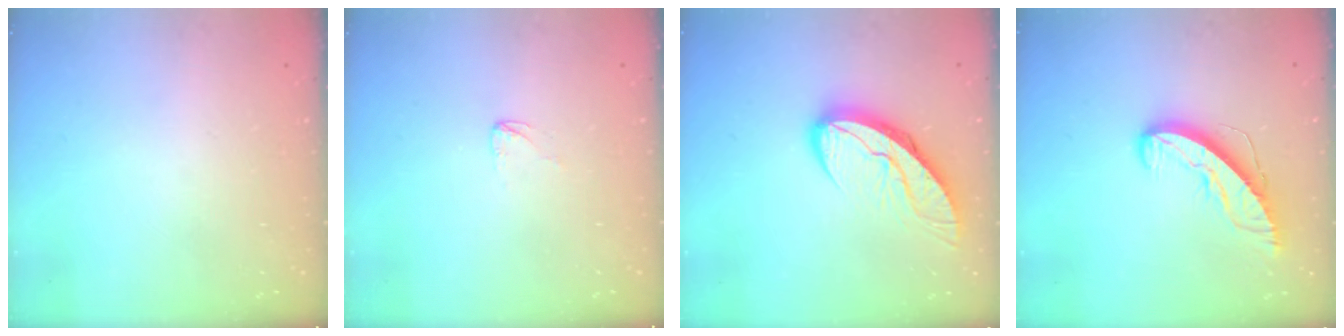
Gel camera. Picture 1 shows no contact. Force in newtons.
{"total": 2.4, "press": 2.4, "slide": 0.2}
{"total": 9.8, "press": 9.8, "slide": 1.0}
{"total": 9.4, "press": 9.4, "slide": 0.4}